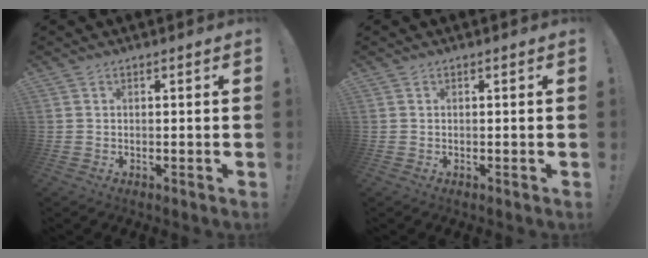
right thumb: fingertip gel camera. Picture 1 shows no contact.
{"total": 0.0}